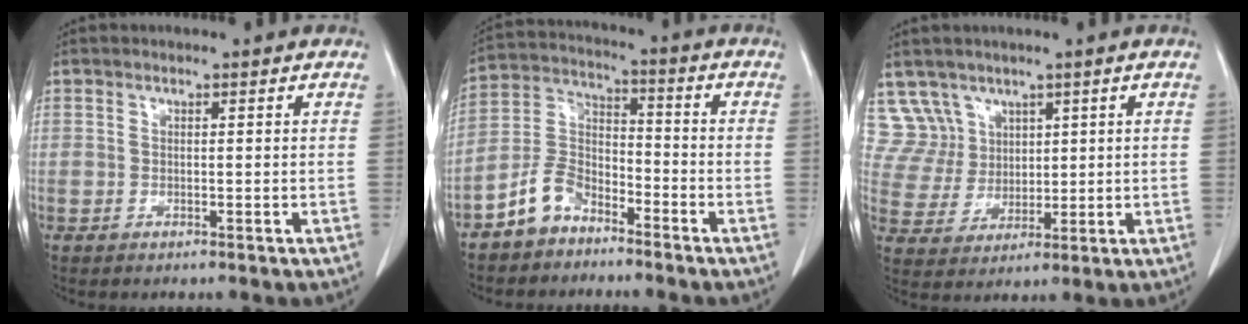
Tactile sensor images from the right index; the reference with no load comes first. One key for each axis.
{"total": 7.6, "fx": -5.5, "fy": 4.2, "fz": 3.1, "tx": -0.072, "ty": 0.017, "tz": -0.113}
{"total": 6.9, "fx": 4.2, "fy": 5.5, "fz": -0.7, "tx": 0.019, "ty": 0.015, "tz": 0.091}